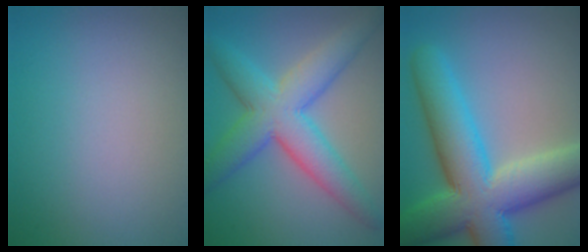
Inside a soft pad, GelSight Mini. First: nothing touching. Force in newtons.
{"total": 7.5, "press": 7.5, "slide": 0.2}
{"total": 11.7, "press": 11.7, "slide": 0.7}